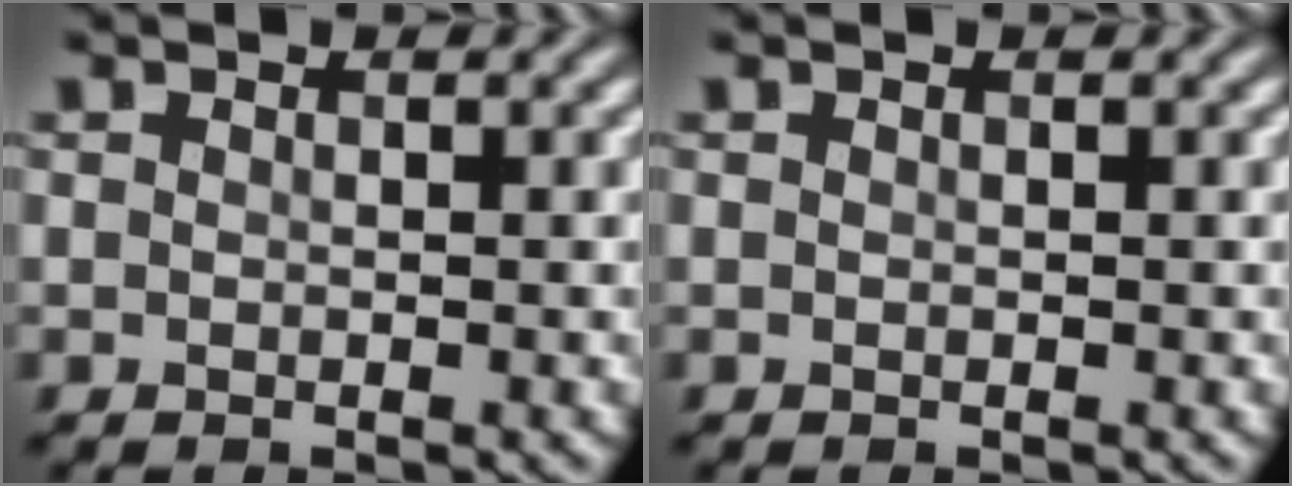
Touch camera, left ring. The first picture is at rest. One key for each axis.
{"total": 0.0}